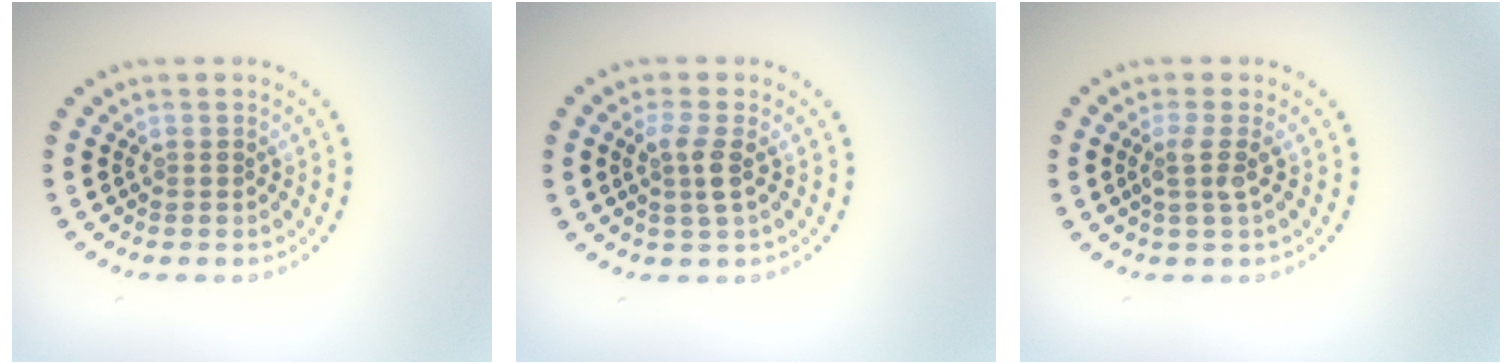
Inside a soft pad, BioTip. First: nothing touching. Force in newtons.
{"total": 2.0, "press": 1.7, "slide": 1.0}
{"total": 1.7, "press": 1.2, "slide": 1.2}